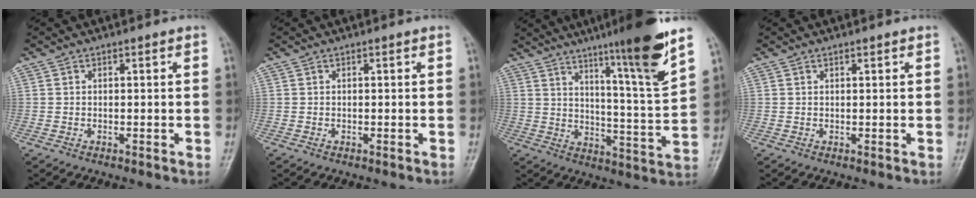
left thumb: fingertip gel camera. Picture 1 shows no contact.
{"total": 0.0}
{"total": 16.7, "force": [10.5, 0.3, 12.9], "torque": [-0.181, -0.061, 0.161]}
{"total": 0.6, "force": [0.4, 0.2, 0.4], "torque": [-0.007, -0.001, 0.006]}